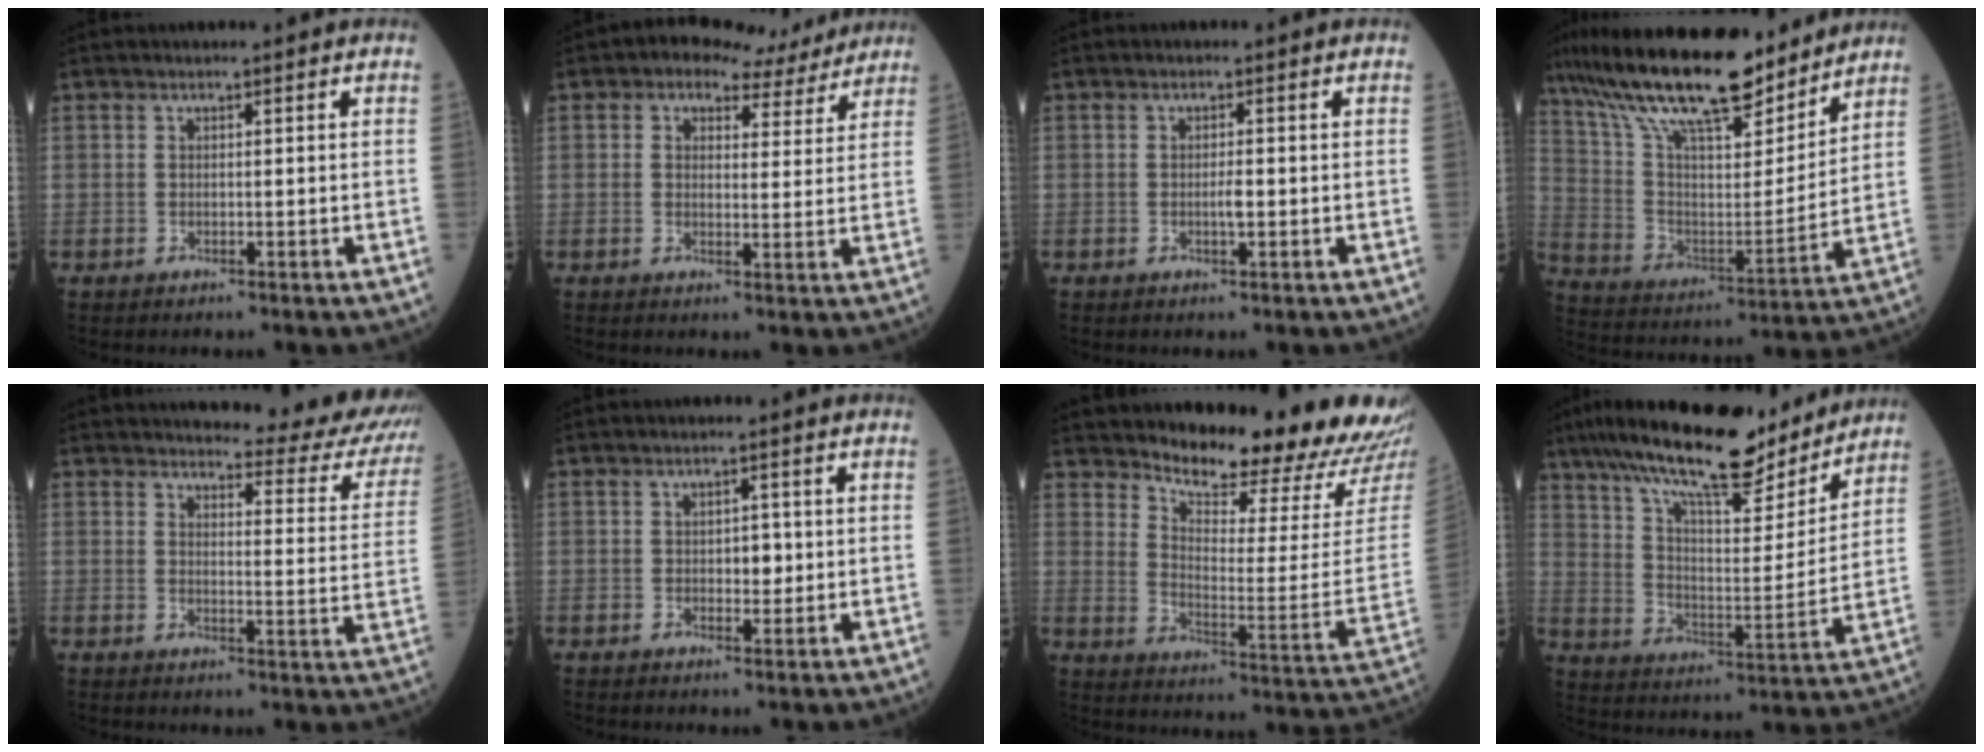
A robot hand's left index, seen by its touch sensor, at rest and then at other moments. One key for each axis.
{"total": 7.1, "fx": 5.5, "fy": 3.8, "fz": 2.4, "tx": -0.028, "ty": 0.017, "tz": 0.063}
{"total": 1.4, "fx": -0.5, "fy": 0.2, "fz": 1.3, "tx": -0.026, "ty": -0.004, "tz": -0.009}
{"total": 22.7, "fx": 18.1, "fy": 5.5, "fz": 12.7, "tx": -0.228, "ty": 0.016, "tz": 0.311}
{"total": 17.2, "fx": 16.2, "fy": 2.3, "fz": 5.1, "tx": -0.040, "ty": -0.085, "tz": 0.163}
{"total": 2.4, "fx": -0.2, "fy": 1.4, "fz": 1.9, "tx": -0.023, "ty": -0.001, "tz": -0.003}
{"total": 19.5, "fx": 18.1, "fy": 1.5, "fz": 7.2, "tx": -0.113, "ty": -0.092, "tz": 0.234}
{"total": 20.1, "fx": 16.5, "fy": 4.6, "fz": 10.6, "tx": -0.184, "ty": 0.011, "tz": 0.266}